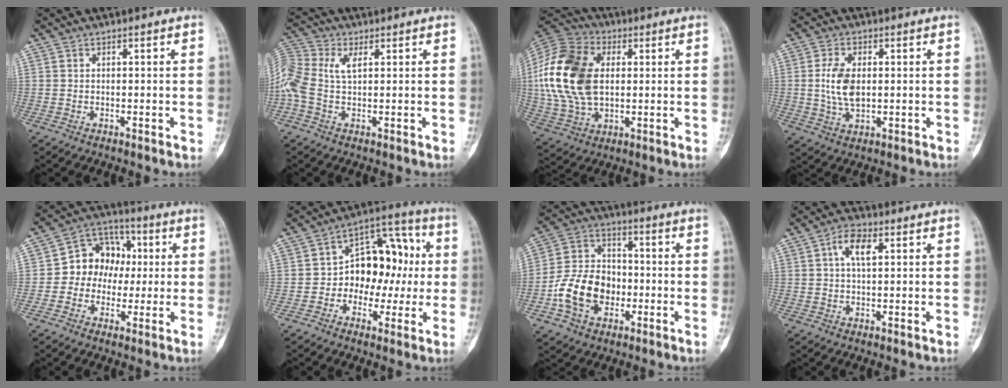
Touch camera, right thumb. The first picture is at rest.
{"total": 9.2, "force": [1.8, 5.3, 7.2], "torque": [-0.182, 0.026, 0.033]}
{"total": 21.3, "force": [2.6, 13.7, 16.1], "torque": [-0.332, 0.004, 0.046]}
{"total": 7.6, "force": [0.5, 4.4, 6.2], "torque": [-0.117, -0.002, 0.011]}
{"total": 11.2, "force": [0.4, 9.4, 6.1], "torque": [-0.052, 0.030, -0.005]}
{"total": 14.5, "force": [0.0, 10.1, 10.4], "torque": [-0.103, 0.045, -0.009]}
{"total": 13.5, "force": [-3.7, 10.0, 8.2], "torque": [-0.131, 0.035, -0.069]}
{"total": 5.2, "force": [1.7, 2.6, 4.2], "torque": [-0.076, 0.006, 0.028]}